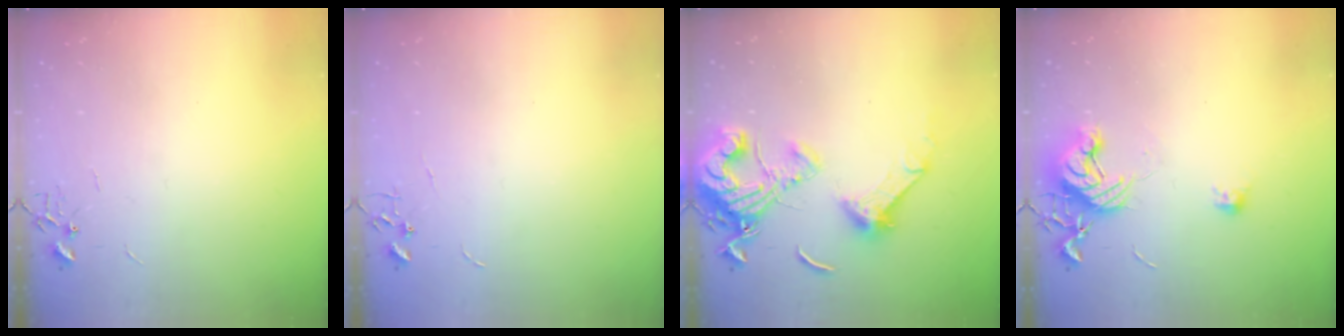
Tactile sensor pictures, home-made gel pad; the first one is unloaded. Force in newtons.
{"total": 0.0}
{"total": 17.4, "press": 17.4, "slide": 1.8}
{"total": 12.1, "press": 12.0, "slide": 0.4}